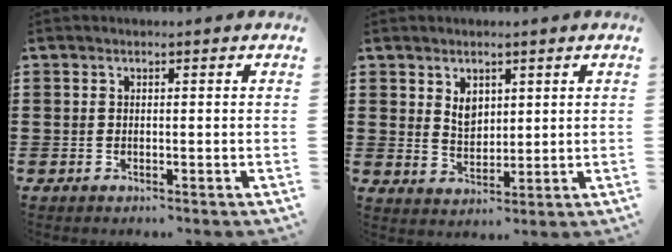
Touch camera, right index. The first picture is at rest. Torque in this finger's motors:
{"motor_torque": [0.04, 0.03, 0.14, 0.05]}